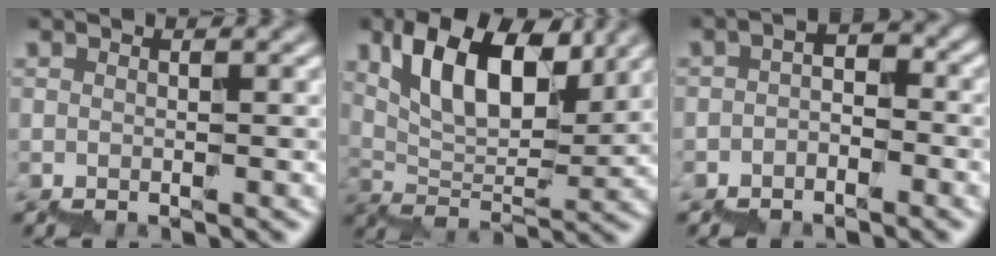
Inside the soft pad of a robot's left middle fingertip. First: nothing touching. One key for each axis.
{"total": 8.4, "fx": 5.9, "fy": 3.3, "fz": 4.9, "tx": -0.082, "ty": 0.014, "tz": 0.108}
{"total": 1.4, "fx": -1.0, "fy": 0.7, "fz": 0.6, "tx": -0.013, "ty": 0.013, "tz": -0.019}